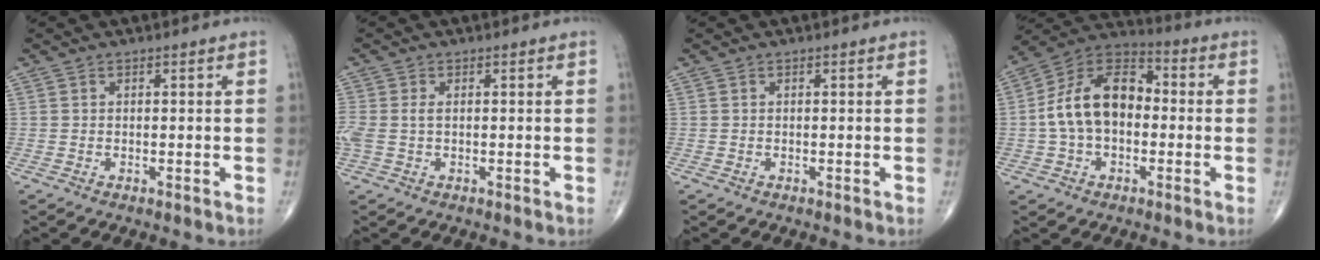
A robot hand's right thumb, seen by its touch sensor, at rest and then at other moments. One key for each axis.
{"total": 3.6, "fx": 0.0, "fy": 2.1, "fz": 2.9, "tx": -0.091, "ty": 0.011, "tz": 0.002}
{"total": 0.0}
{"total": 14.6, "fx": -0.6, "fy": 9.5, "fz": 11.1, "tx": -0.185, "ty": 0.041, "tz": -0.024}